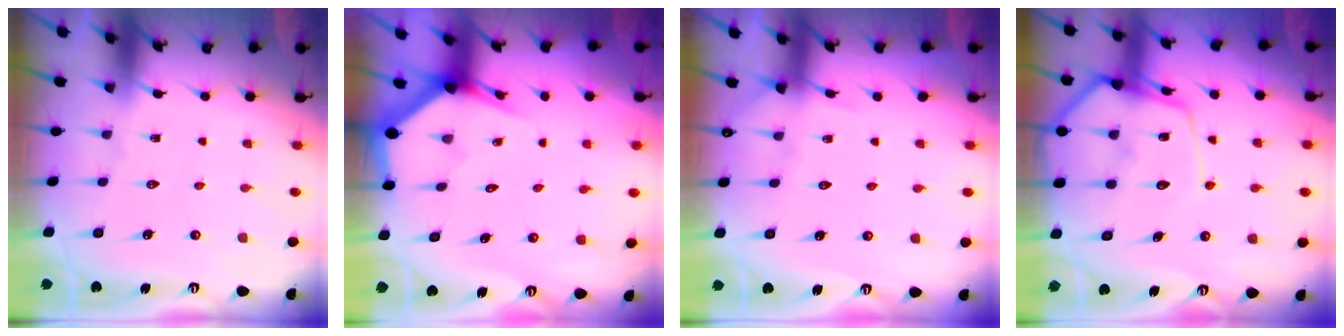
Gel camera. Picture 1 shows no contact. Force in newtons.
{"total": 2.7, "press": 2.7, "slide": 0.1}
{"total": 2.2, "press": 2.2, "slide": 0.2}
{"total": 13.9, "press": 13.9, "slide": 1.3}